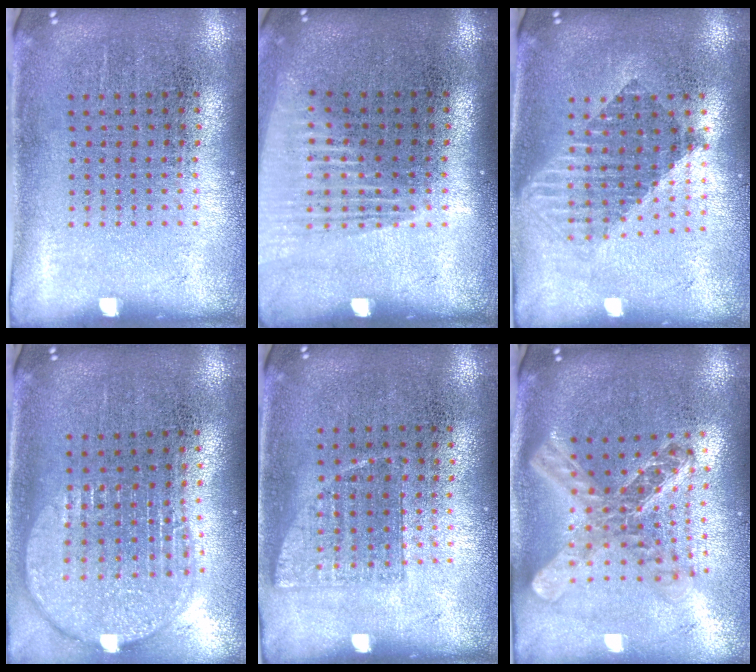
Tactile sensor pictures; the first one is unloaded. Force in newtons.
{"total": 1.3, "press": 1.2, "slide": 0.6}
{"total": 1.6, "press": 1.4, "slide": 0.9}
{"total": 2.0, "press": 1.6, "slide": 1.1}
{"total": 0.7, "press": 0.7, "slide": 0.2}
{"total": 2.3, "press": 1.8, "slide": 1.5}